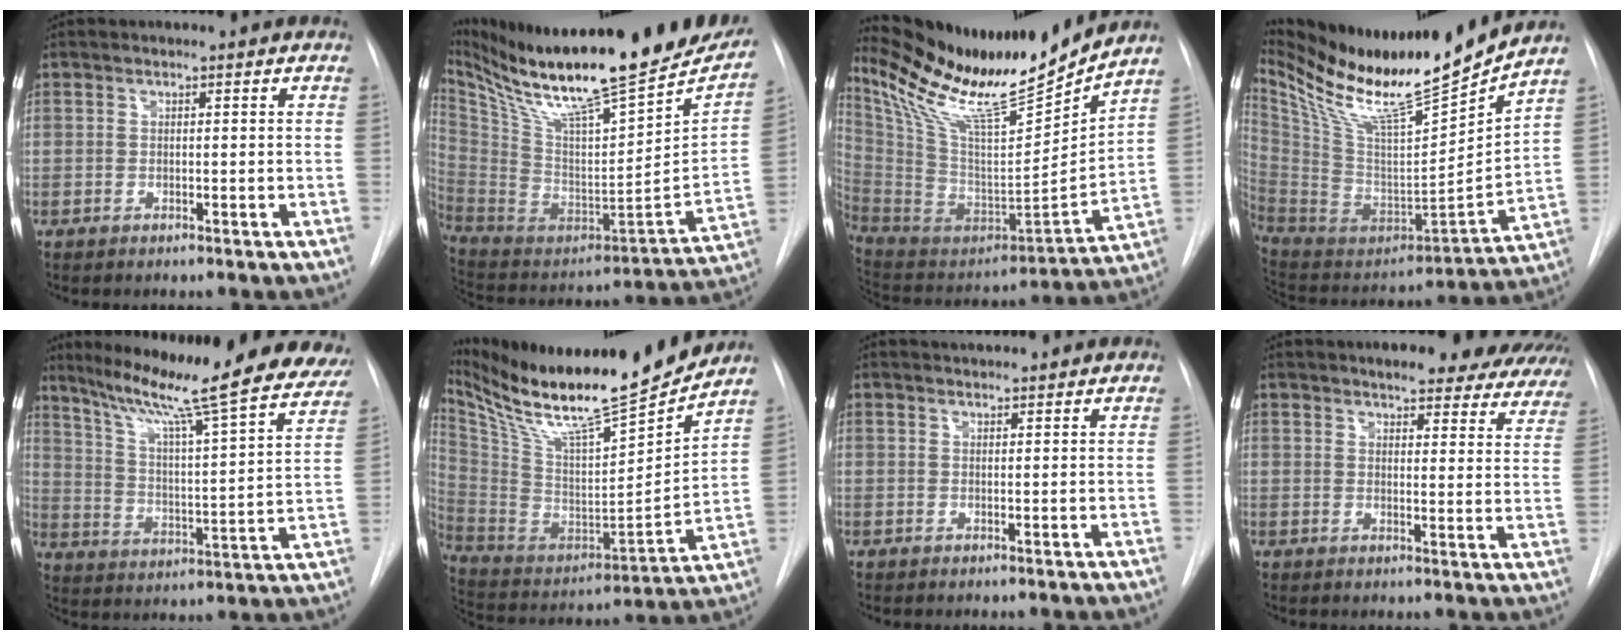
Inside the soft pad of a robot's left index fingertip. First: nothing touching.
{"total": 31.8, "force": [24.9, 5.4, 19.0], "torque": [-0.322, -0.047, 0.380]}
{"total": 21.6, "force": [19.0, 0.7, 10.2], "torque": [-0.188, -0.061, 0.334]}
{"total": 21.5, "force": [18.2, 0.5, 11.4], "torque": [-0.202, -0.057, 0.323]}
{"total": 28.5, "force": [24.0, 2.3, 15.2], "torque": [-0.240, -0.061, 0.316]}
{"total": 23.5, "force": [20.4, 1.4, 11.6], "torque": [-0.221, -0.052, 0.337]}
{"total": 3.7, "force": [3.6, 0.1, 0.9], "torque": [-0.014, 0.023, 0.042]}
{"total": 21.2, "force": [18.9, 5.1, 8.1], "torque": [-0.094, -0.052, 0.200]}